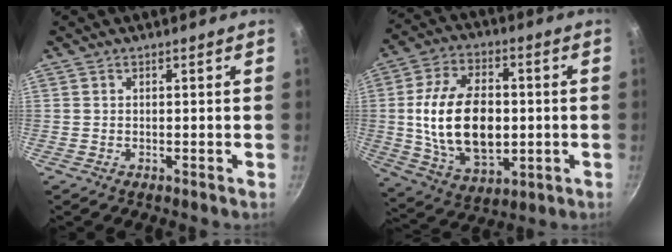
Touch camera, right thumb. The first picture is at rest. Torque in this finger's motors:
{"motor_torque": [-0.59, 1.54, 1.68, -0.17, 0.18]}